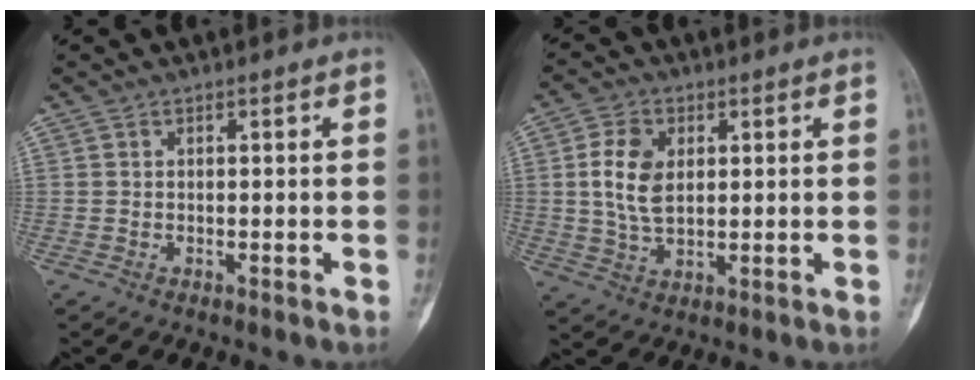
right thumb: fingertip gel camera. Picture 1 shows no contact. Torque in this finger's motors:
{"motor_torque": [0.05, 1.66, -0.03, 0.20, 0.06]}